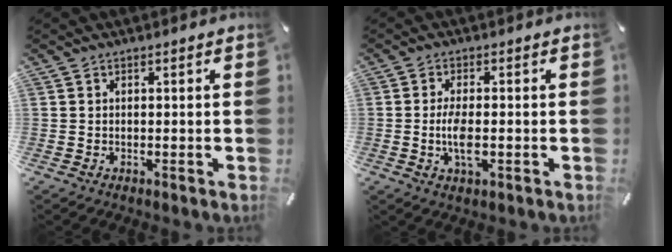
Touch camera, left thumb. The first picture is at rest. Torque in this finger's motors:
{"motor_torque": [0.53, 3.08, 0.30, 0.10, 0.27]}